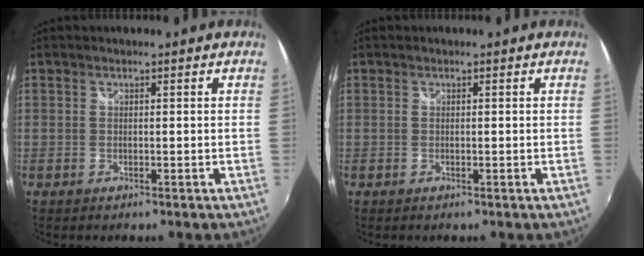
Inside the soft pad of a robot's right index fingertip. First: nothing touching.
{"total": 0.0}